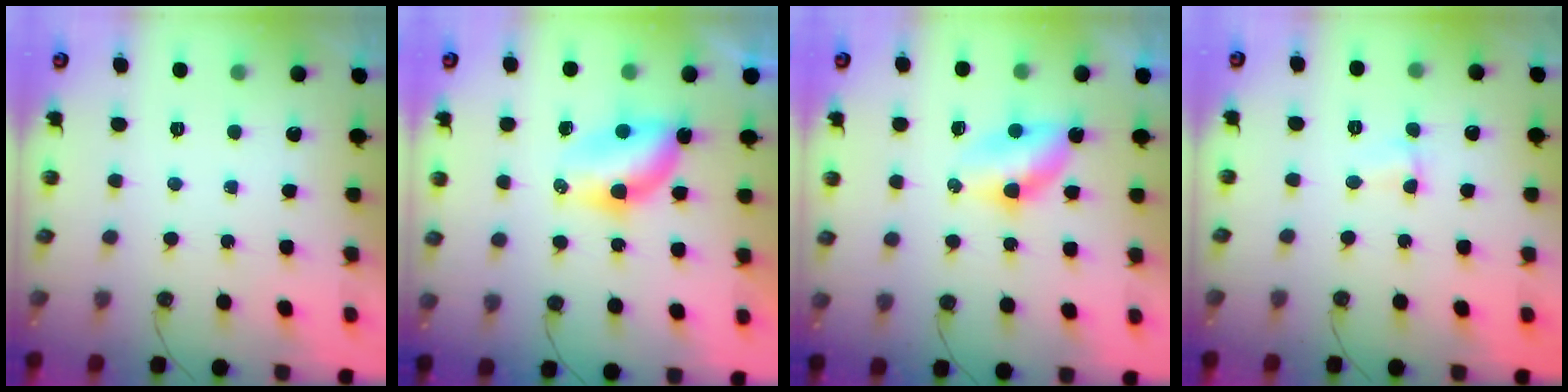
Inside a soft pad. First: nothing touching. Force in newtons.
{"total": 7.8, "press": 7.0, "slide": 3.5}
{"total": 5.8, "press": 5.2, "slide": 2.5}
{"total": 1.7, "press": 1.6, "slide": 0.4}